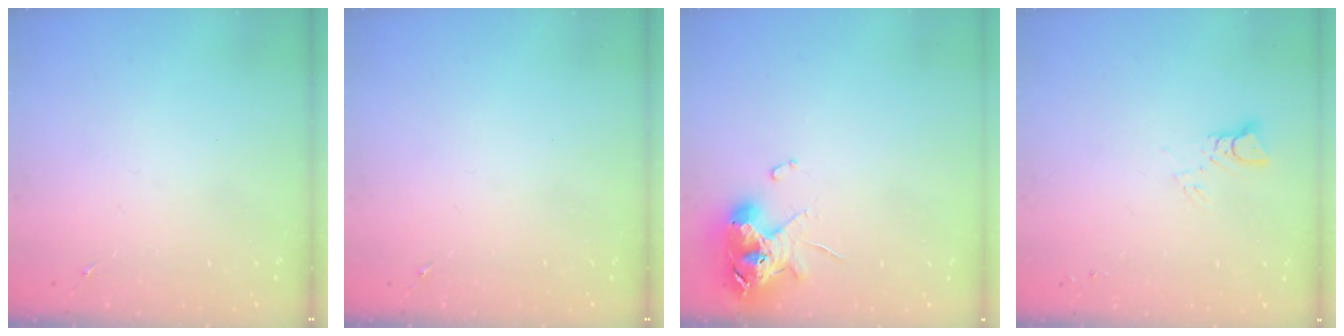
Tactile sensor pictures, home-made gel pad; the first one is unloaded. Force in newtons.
{"total": 0.0}
{"total": 10.8, "press": 10.7, "slide": 1.7}
{"total": 2.9, "press": 2.9, "slide": 0.2}